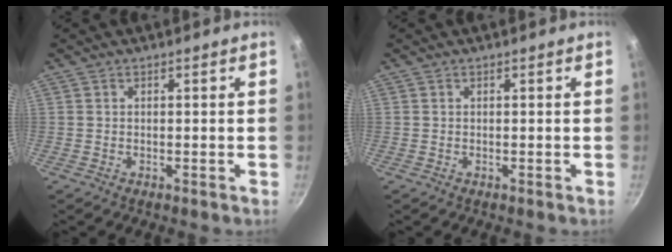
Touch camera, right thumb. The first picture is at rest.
{"total": 0.0}